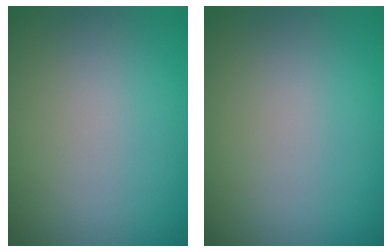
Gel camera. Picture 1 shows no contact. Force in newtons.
{"total": 0.0}